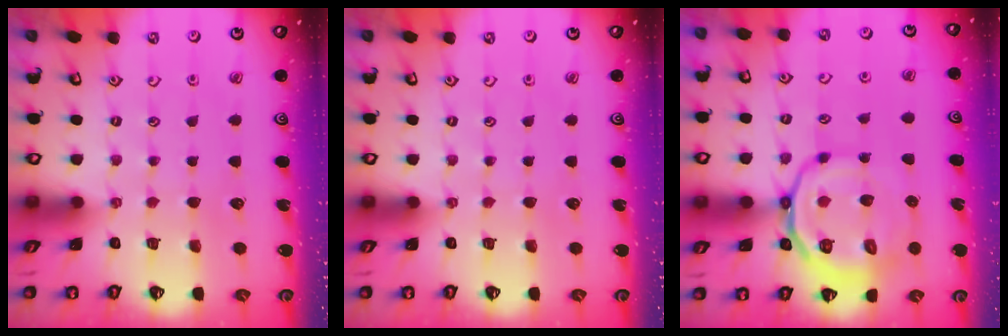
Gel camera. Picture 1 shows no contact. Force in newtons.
{"total": 0.0}
{"total": 16.7, "press": 16.5, "slide": 2.6}